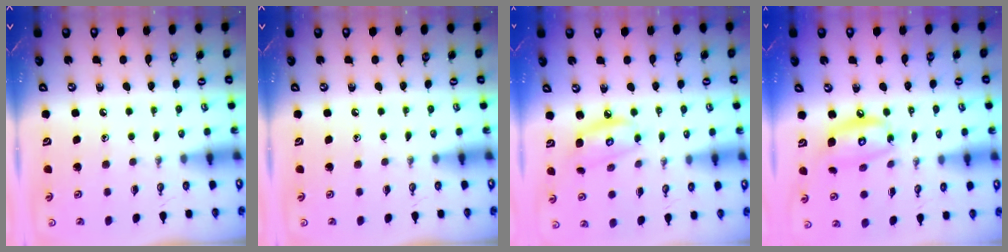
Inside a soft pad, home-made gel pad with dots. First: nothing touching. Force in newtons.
{"total": 0.0}
{"total": 6.9, "press": 6.9, "slide": 0.3}
{"total": 12.0, "press": 12.0, "slide": 1.2}